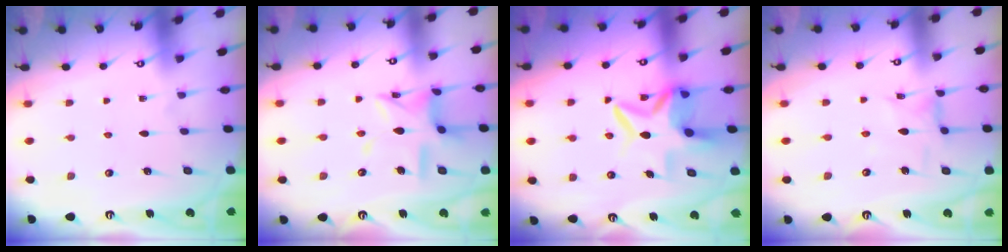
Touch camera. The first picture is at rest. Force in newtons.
{"total": 12.5, "press": 12.5, "slide": 1.1}
{"total": 9.1, "press": 9.0, "slide": 1.1}
{"total": 2.0, "press": 2.0, "slide": 0.3}